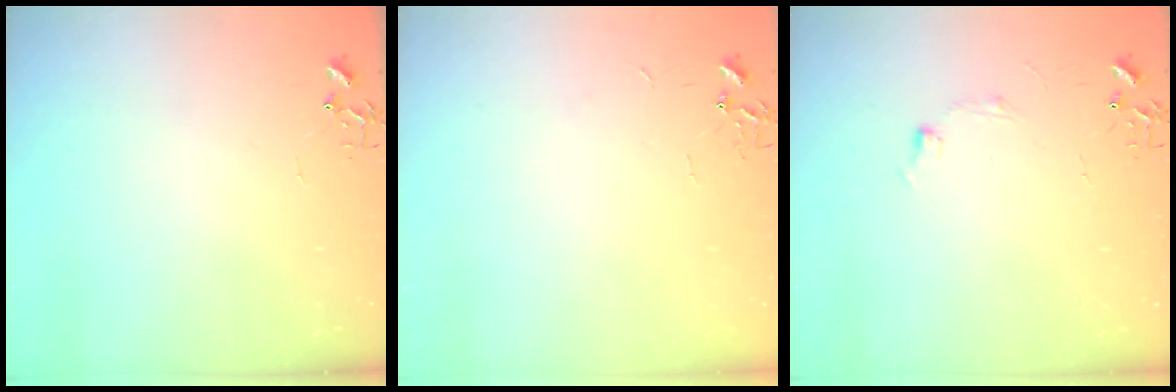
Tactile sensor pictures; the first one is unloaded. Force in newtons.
{"total": 2.4, "press": 2.4, "slide": 0.3}
{"total": 5.8, "press": 5.7, "slide": 0.7}